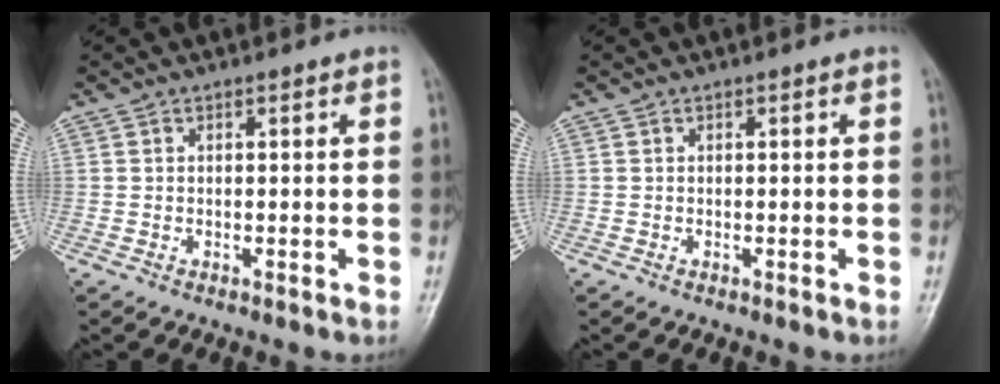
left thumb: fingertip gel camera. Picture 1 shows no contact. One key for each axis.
{"total": 0.0}